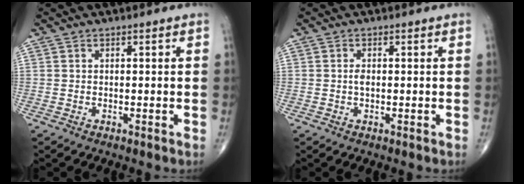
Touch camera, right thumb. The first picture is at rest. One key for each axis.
{"total": 1.3, "fx": 0.0, "fy": 0.7, "fz": 1.1, "tx": -0.021, "ty": 0.001, "tz": -0.002}